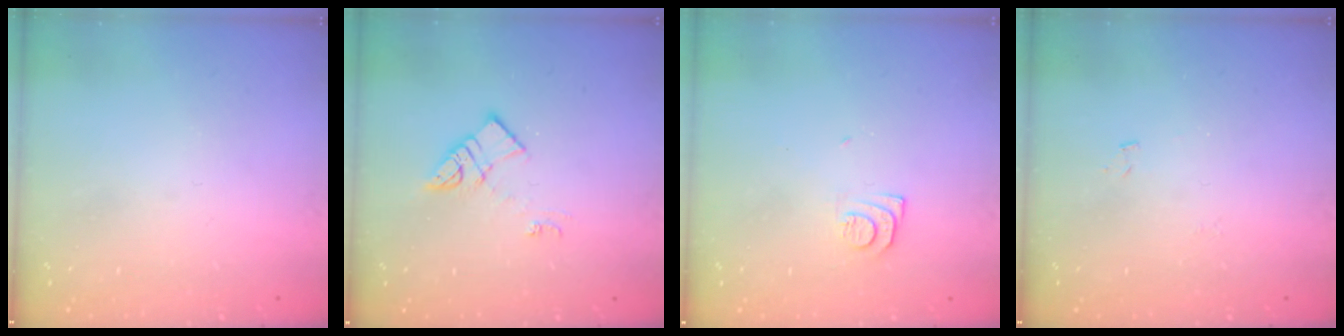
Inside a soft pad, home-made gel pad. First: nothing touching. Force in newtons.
{"total": 6.4, "press": 6.4, "slide": 0.6}
{"total": 7.3, "press": 7.2, "slide": 0.8}
{"total": 4.1, "press": 4.1, "slide": 0.4}